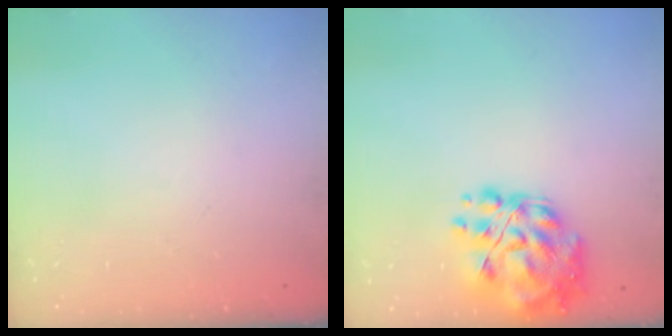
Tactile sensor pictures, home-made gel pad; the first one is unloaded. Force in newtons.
{"total": 14.7, "press": 14.1, "slide": 4.2}